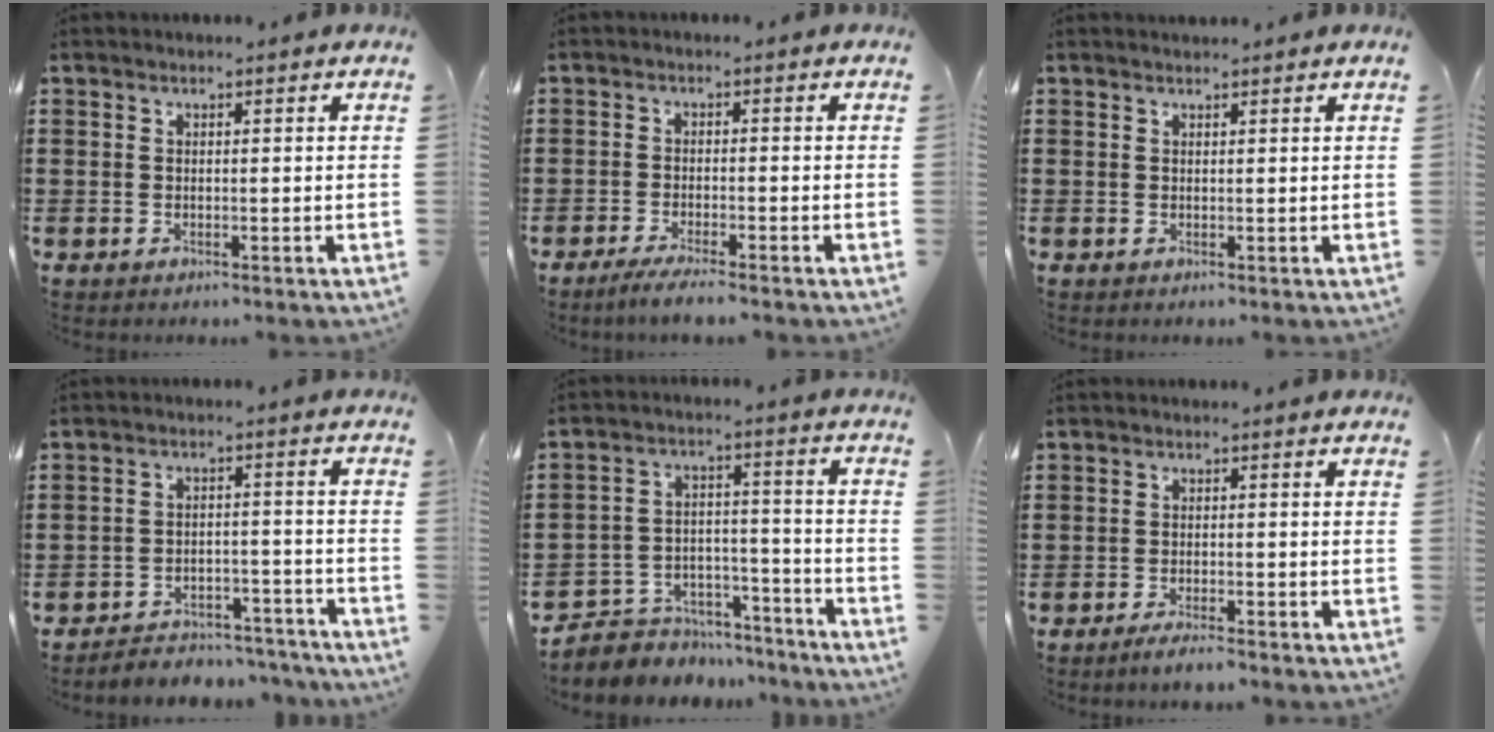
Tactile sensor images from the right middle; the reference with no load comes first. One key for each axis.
{"total": 2.4, "fx": -2.2, "fy": -0.3, "fz": 1.1, "tx": -0.016, "ty": -0.001, "tz": -0.042}
{"total": 0.6, "fx": 0.6, "fy": 0.1, "fz": 0.0, "tx": 0.008, "ty": -0.004, "tz": 0.009}
{"total": 4.3, "fx": -4.3, "fy": 0.5, "fz": 0.1, "tx": -0.006, "ty": 0.008, "tz": -0.091}
{"total": 5.0, "fx": -4.5, "fy": 2.3, "fz": 0.1, "tx": -0.006, "ty": 0.017, "tz": -0.093}
{"total": 1.9, "fx": -1.7, "fy": -0.1, "fz": 0.8, "tx": -0.014, "ty": 0.000, "tz": -0.031}